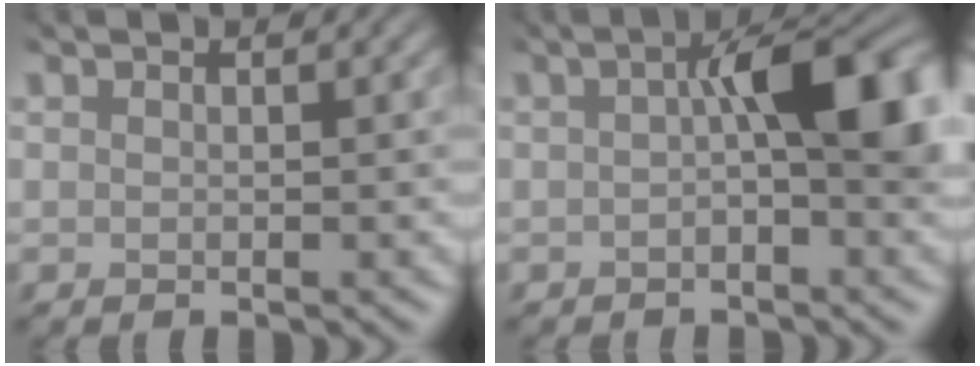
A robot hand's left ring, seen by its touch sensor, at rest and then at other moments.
{"total": 9.0, "force": [0.8, 4.5, 7.8], "torque": [-0.120, 0.003, 0.004]}